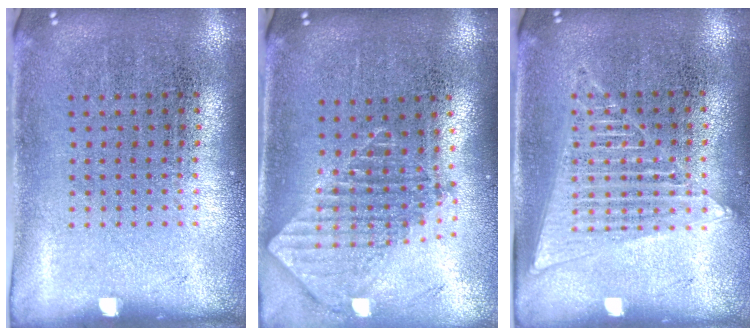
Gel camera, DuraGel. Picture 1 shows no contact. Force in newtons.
{"total": 1.9, "press": 1.5, "slide": 1.2}
{"total": 1.4, "press": 1.4, "slide": 0.3}